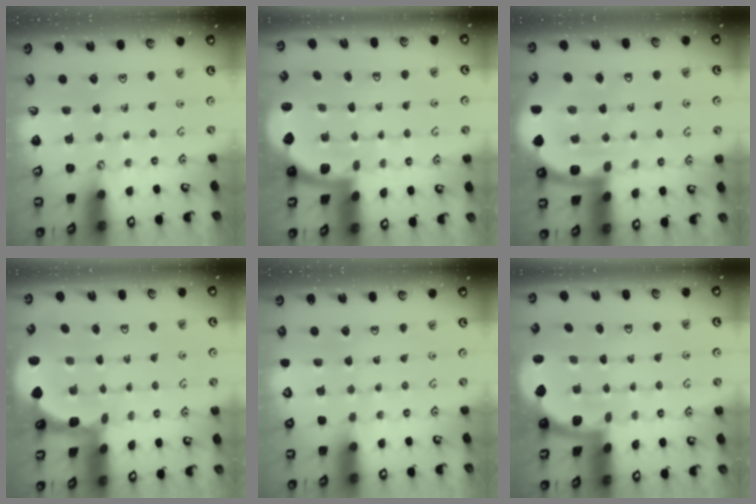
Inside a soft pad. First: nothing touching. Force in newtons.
{"total": 2.0, "press": 2.0, "slide": 0.5}
{"total": 7.2, "press": 7.2, "slide": 0.8}
{"total": 1.9, "press": 1.9, "slide": 0.2}
{"total": 0.0}
{"total": 1.8, "press": 1.7, "slide": 0.3}